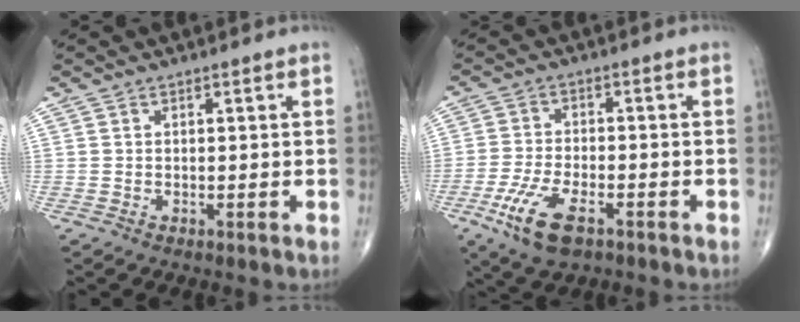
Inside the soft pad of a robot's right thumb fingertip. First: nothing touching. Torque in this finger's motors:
{"motor_torque": [0.09, 0.31, 0.45, 0.14, 0.25]}